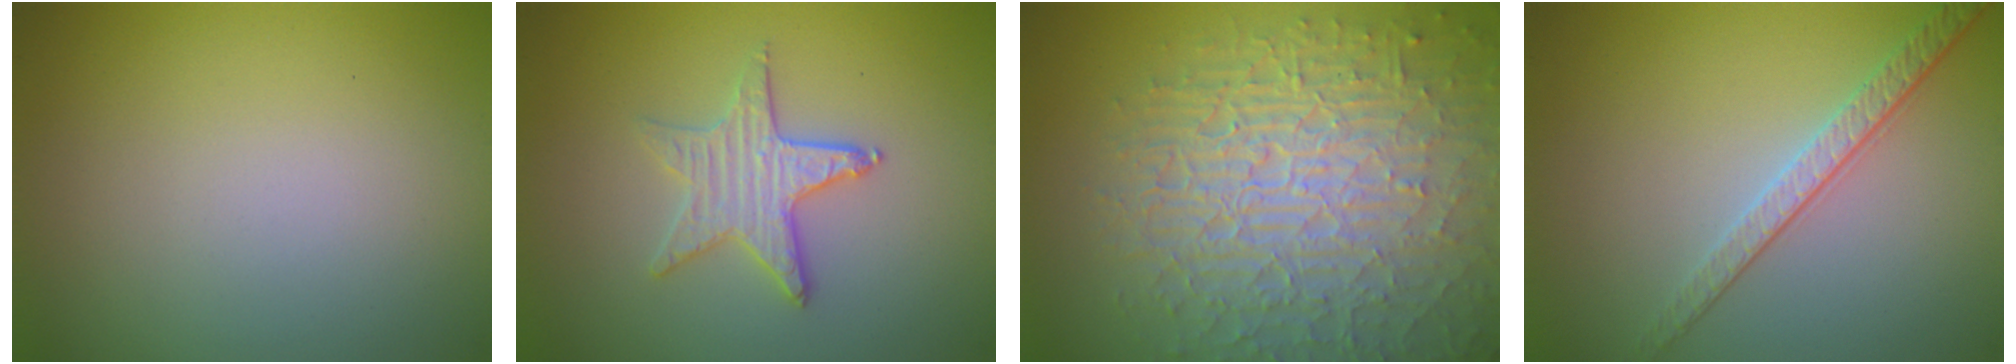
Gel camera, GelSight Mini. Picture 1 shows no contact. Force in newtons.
{"total": 2.9, "press": 2.8, "slide": 0.8}
{"total": 10.5, "press": 6.7, "slide": 8.1}
{"total": 2.4, "press": 2.0, "slide": 1.4}